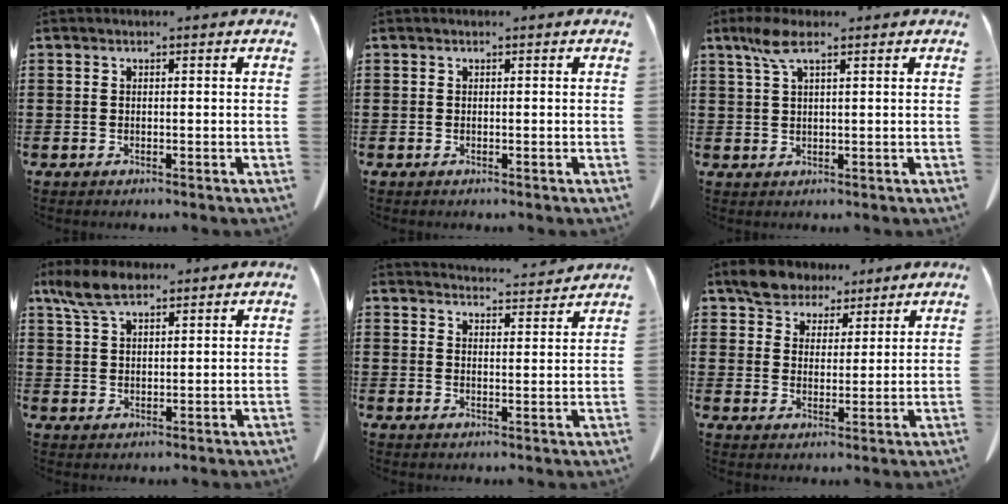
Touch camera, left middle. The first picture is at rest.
{"total": 0.0}
{"total": 4.4, "force": [2.3, 1.2, 3.6], "torque": [-0.077, 0.006, 0.039]}
{"total": 6.0, "force": [4.3, 2.2, 3.6], "torque": [-0.081, 0.003, 0.080]}
{"total": 4.3, "force": [4.2, -0.1, 0.4], "torque": [-0.013, -0.026, 0.075]}
{"total": 5.5, "force": [4.7, 2.9, 0.8], "torque": [-0.039, 0.000, 0.088]}